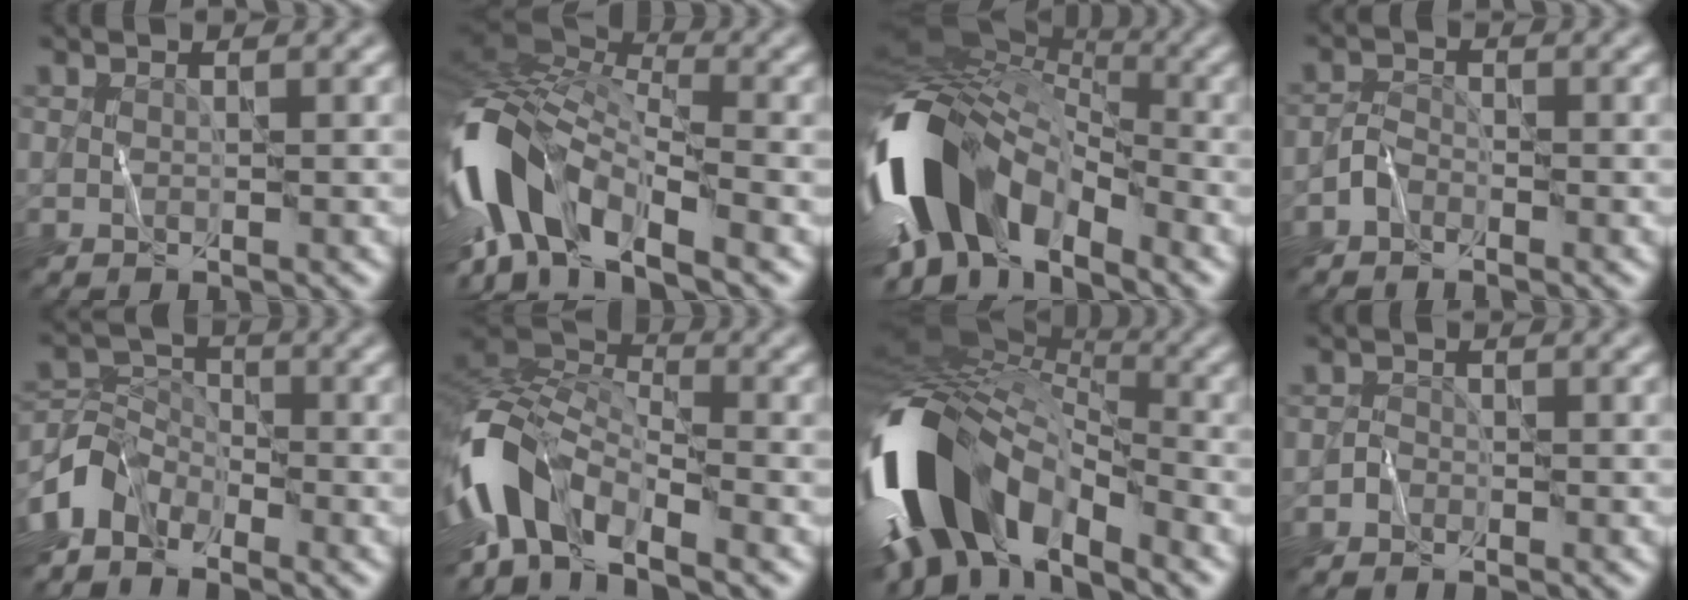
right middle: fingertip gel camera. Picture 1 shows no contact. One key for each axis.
{"total": 12.3, "fx": -5.6, "fy": 5.3, "fz": 9.6, "tx": -0.198, "ty": 0.000, "tz": -0.111}
{"total": 13.9, "fx": -4.7, "fy": 8.4, "fz": 10.1, "tx": -0.197, "ty": 0.006, "tz": -0.104}
{"total": 1.4, "fx": -1.2, "fy": 0.7, "fz": 0.2, "tx": -0.001, "ty": 0.010, "tz": -0.027}
{"total": 4.2, "fx": -3.2, "fy": 2.3, "fz": 1.6, "tx": -0.029, "ty": 0.000, "tz": -0.078}
{"total": 8.7, "fx": -4.6, "fy": 4.0, "fz": 6.2, "tx": -0.123, "ty": 0.006, "tz": -0.109}
{"total": 14.1, "fx": -5.1, "fy": 8.4, "fz": 10.1, "tx": -0.205, "ty": 0.005, "tz": -0.106}
{"total": 0.7, "fx": -0.5, "fy": 0.5, "fz": -0.2, "tx": 0.009, "ty": 0.008, "tz": -0.012}